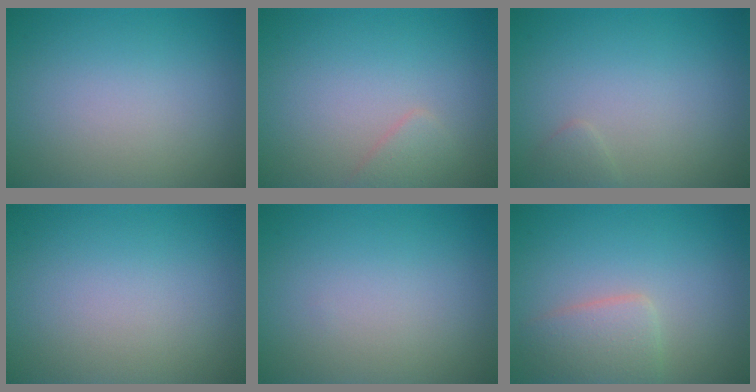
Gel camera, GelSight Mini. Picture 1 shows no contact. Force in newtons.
{"total": 1.2, "press": 1.2, "slide": 0.0}
{"total": 0.8, "press": 0.8, "slide": 0.0}
{"total": 0.0}
{"total": 0.0}
{"total": 2.9, "press": 2.9, "slide": 0.1}